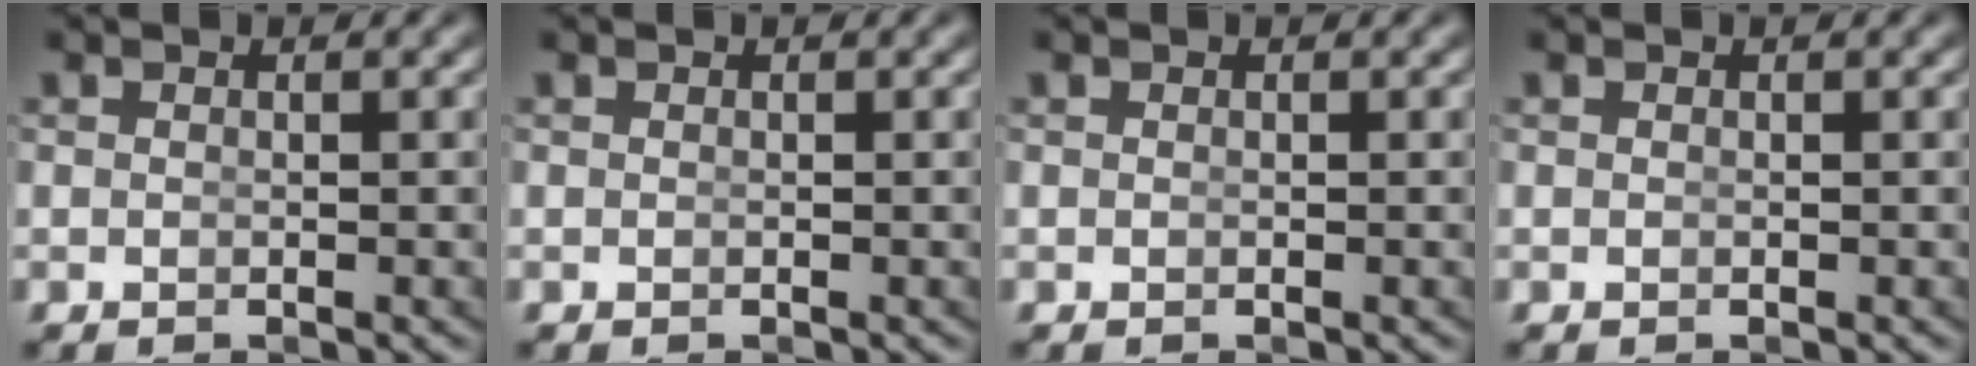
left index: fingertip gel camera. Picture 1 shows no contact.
{"total": 0.0}
{"total": 0.0}
{"total": 0.0}